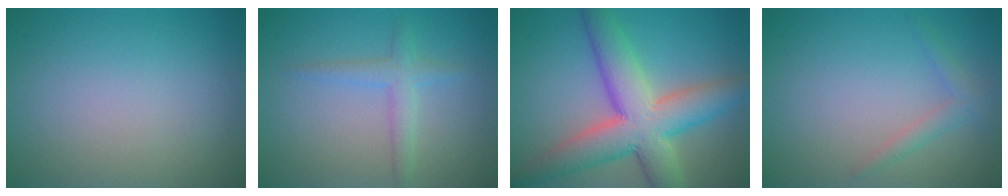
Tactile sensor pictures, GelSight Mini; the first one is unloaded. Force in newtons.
{"total": 2.2, "press": 2.2, "slide": 0.0}
{"total": 9.2, "press": 9.2, "slide": 0.5}
{"total": 1.5, "press": 1.5, "slide": 0.1}